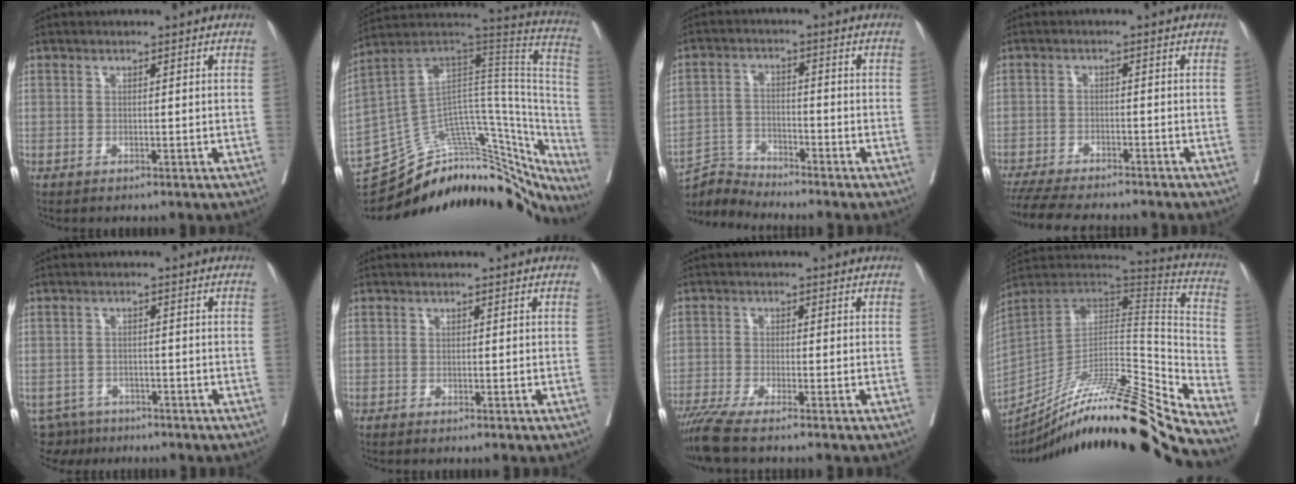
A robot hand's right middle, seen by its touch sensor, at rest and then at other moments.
{"total": 34.7, "force": [-28.5, 12.6, 15.1], "torque": [-0.172, 0.042, -0.380]}
{"total": 5.1, "force": [-5.0, -0.9, -0.9], "torque": [0.009, -0.009, -0.093]}
{"total": 14.0, "force": [-12.3, 2.2, 6.3], "torque": [-0.112, -0.027, -0.175]}
{"total": 4.9, "force": [-4.2, 2.5, 0.0], "torque": [0.008, -0.001, -0.065]}
{"total": 1.4, "force": [-1.2, -0.2, 0.7], "torque": [-0.009, 0.000, -0.012]}
{"total": 7.1, "force": [-5.8, -0.7, 4.1], "torque": [-0.064, -0.019, -0.099]}
{"total": 29.7, "force": [-24.2, 0.2, 17.2], "torque": [-0.219, -0.025, -0.383]}